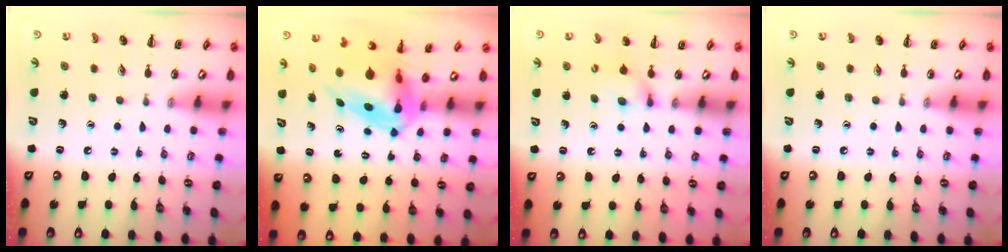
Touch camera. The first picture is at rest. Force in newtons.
{"total": 7.3, "press": 6.9, "slide": 2.4}
{"total": 6.6, "press": 6.3, "slide": 1.8}
{"total": 0.0}